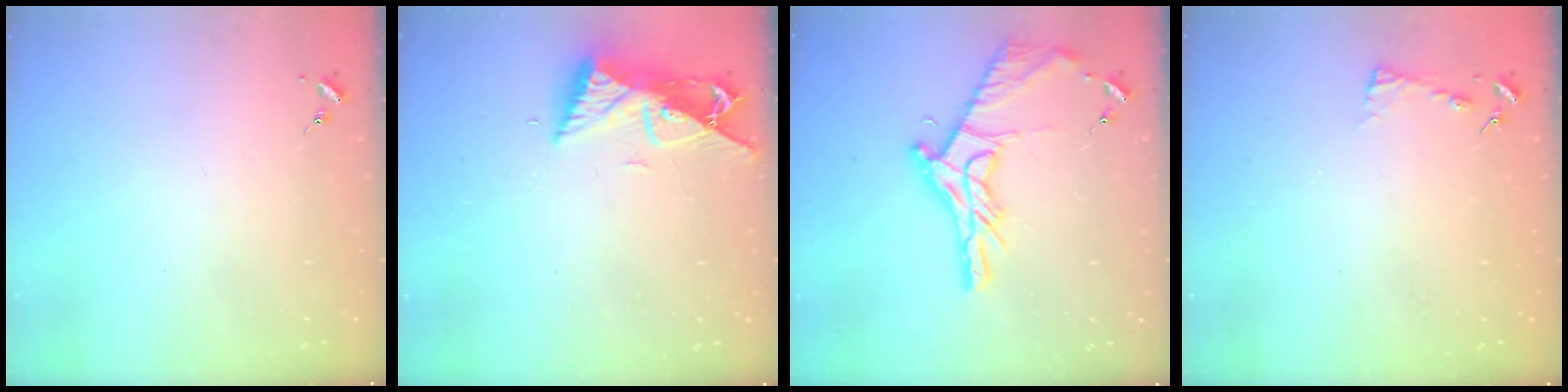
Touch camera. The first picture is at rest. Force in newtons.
{"total": 9.7, "press": 9.7, "slide": 1.0}
{"total": 18.3, "press": 18.2, "slide": 1.3}
{"total": 2.8, "press": 2.8, "slide": 0.3}